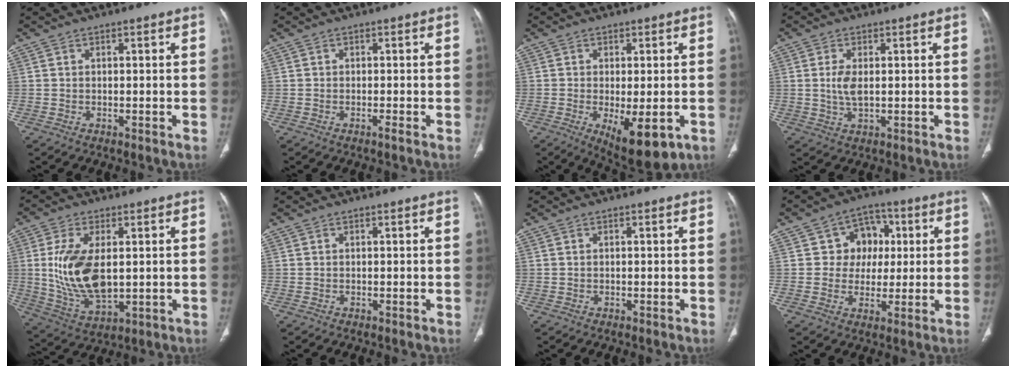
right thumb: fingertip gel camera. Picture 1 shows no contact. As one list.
[{"total": 0.7, "force": [-0.5, -0.2, 0.4], "torque": [-0.013, -0.002, -0.012]}, {"total": 10.5, "force": [-3.6, 4.1, 9.0], "torque": [-0.130, -0.015, -0.043]}, {"total": 4.0, "force": [0.4, 1.9, 3.6], "torque": [-0.079, -0.006, 0.011]}, {"total": 14.2, "force": [1.2, 7.4, 12.1], "torque": [-0.239, -0.016, 0.036]}, {"total": 0.0}, {"total": 0.0}, {"total": 8.6, "force": [1.6, 7.5, 3.7], "torque": [-0.001, 0.006, 0.020]}]